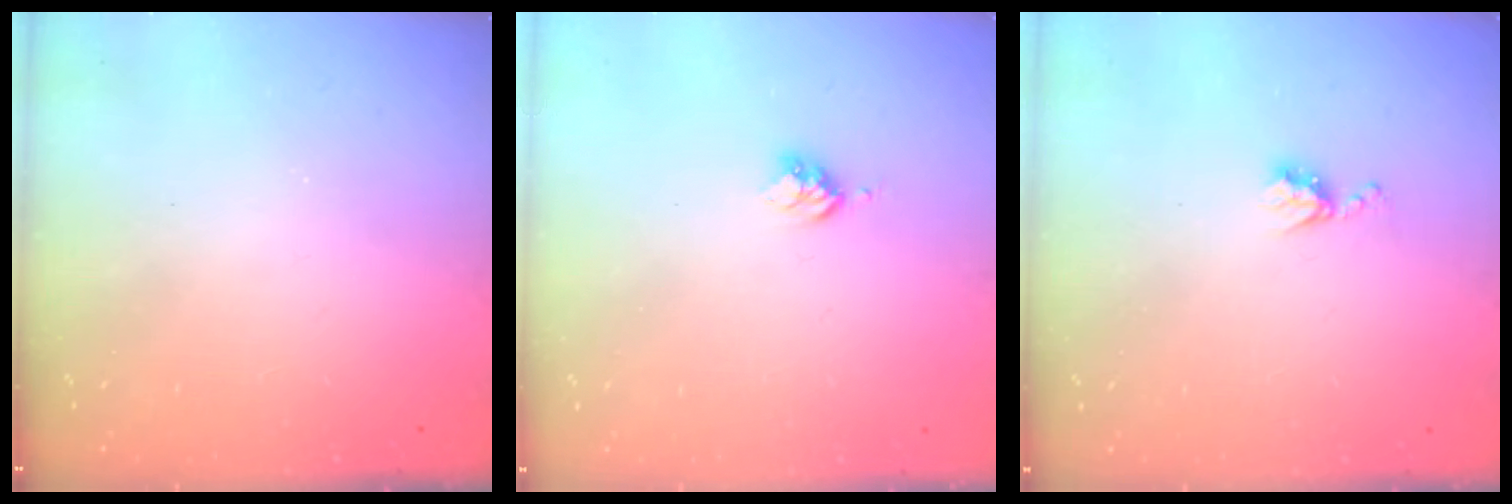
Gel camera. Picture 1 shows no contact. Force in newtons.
{"total": 3.0, "press": 2.9, "slide": 0.4}
{"total": 5.2, "press": 5.2, "slide": 0.5}